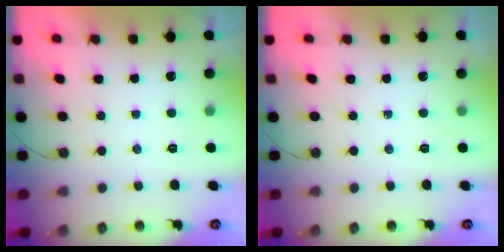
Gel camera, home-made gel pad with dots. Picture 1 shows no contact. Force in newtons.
{"total": 0.0}